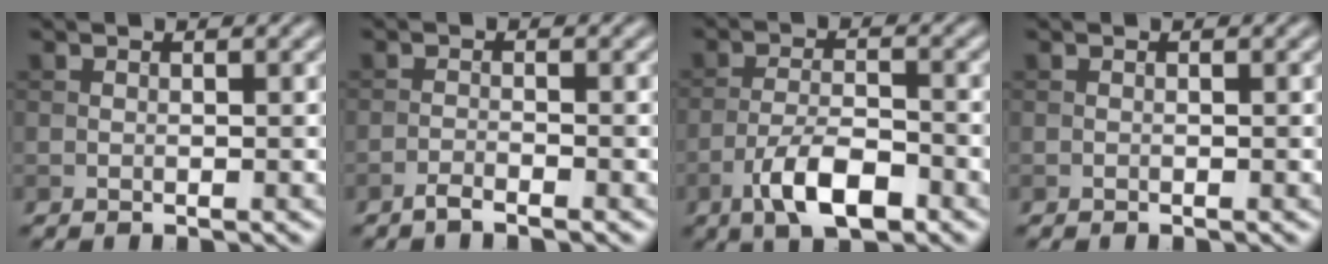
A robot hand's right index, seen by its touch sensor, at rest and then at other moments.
{"total": 1.4, "force": [-1.2, 0.2, 0.8], "torque": [-0.015, 0.001, -0.026]}
{"total": 5.7, "force": [-3.3, 2.0, 4.2], "torque": [-0.077, 0.002, -0.062]}
{"total": 0.0}